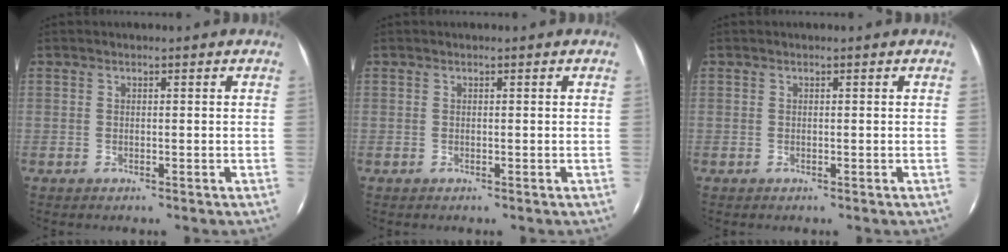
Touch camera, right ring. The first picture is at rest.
{"total": 0.0}
{"total": 0.0}